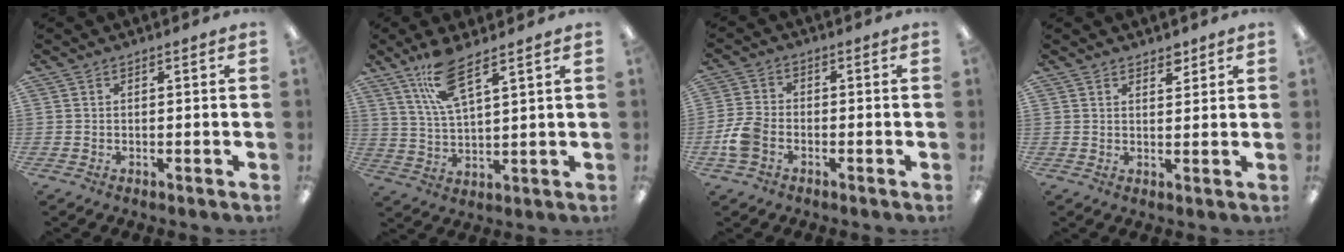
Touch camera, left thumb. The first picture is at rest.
{"total": 10.6, "force": [7.3, 2.7, 7.2], "torque": [-0.150, -0.017, 0.131]}
{"total": 6.6, "force": [-2.6, 4.4, 4.1], "torque": [-0.089, 0.013, -0.048]}
{"total": 2.9, "force": [2.4, 1.4, 0.7], "torque": [0.008, -0.015, 0.040]}